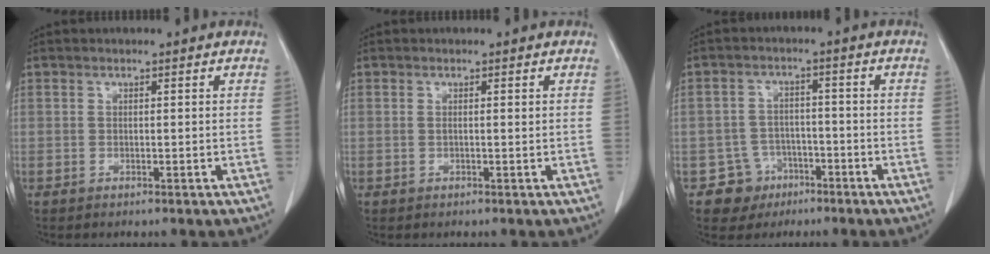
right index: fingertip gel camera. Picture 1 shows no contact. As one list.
[{"total": 0.8, "force": [0.3, 0.1, 0.7], "torque": [-0.014, 0.002, 0.008]}, {"total": 5.7, "force": [-2.9, 4.9, -0.3], "torque": [0.015, 0.015, -0.041]}]